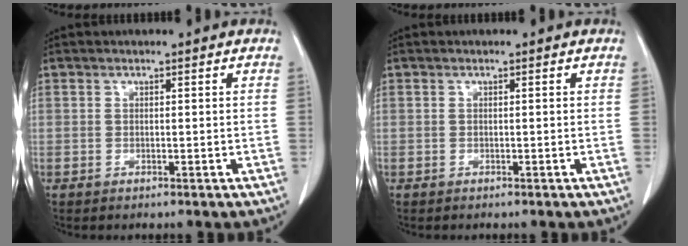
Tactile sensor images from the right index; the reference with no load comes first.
{"total": 0.0}